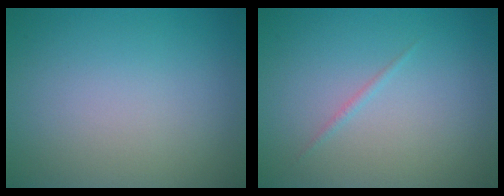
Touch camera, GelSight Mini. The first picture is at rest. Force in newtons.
{"total": 0.6, "press": 0.6, "slide": 0.0}